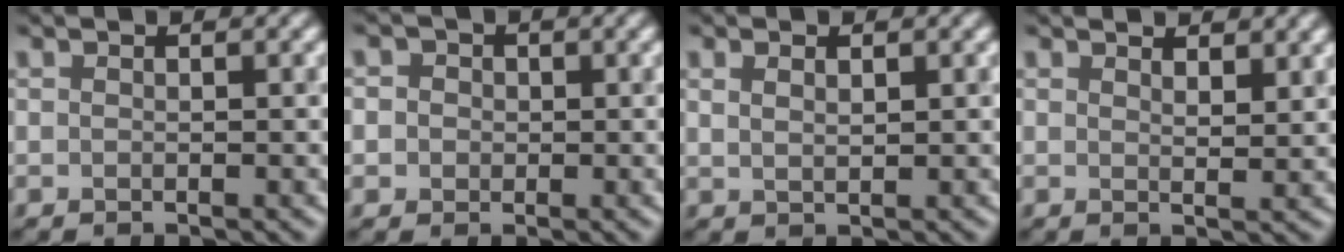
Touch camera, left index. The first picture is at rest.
{"total": 3.5, "force": [1.1, 2.9, 1.5], "torque": [-0.007, 0.020, -0.006]}
{"total": 1.3, "force": [0.7, 0.6, 0.9], "torque": [-0.021, -0.001, 0.018]}
{"total": 2.2, "force": [1.9, 0.5, 1.1], "torque": [-0.015, -0.002, 0.032]}